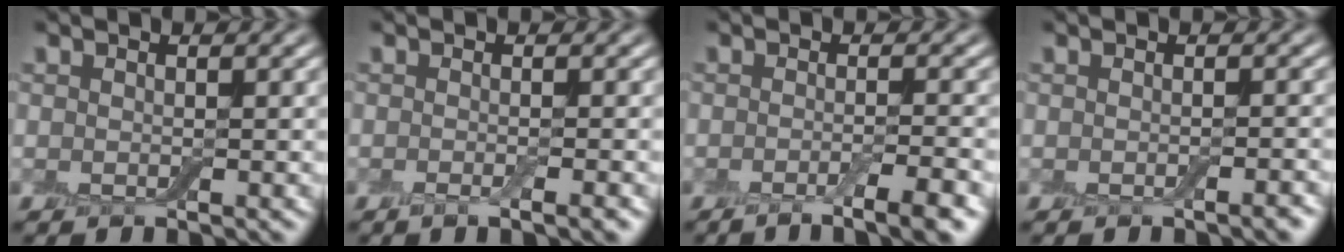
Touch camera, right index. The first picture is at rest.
{"total": 2.0, "force": [-0.8, 0.5, 1.7], "torque": [-0.017, -0.003, -0.013]}
{"total": 4.6, "force": [-2.6, 1.0, 3.7], "torque": [-0.045, -0.002, -0.042]}
{"total": 1.1, "force": [-0.6, 0.2, 0.9], "torque": [-0.009, 0.001, -0.009]}